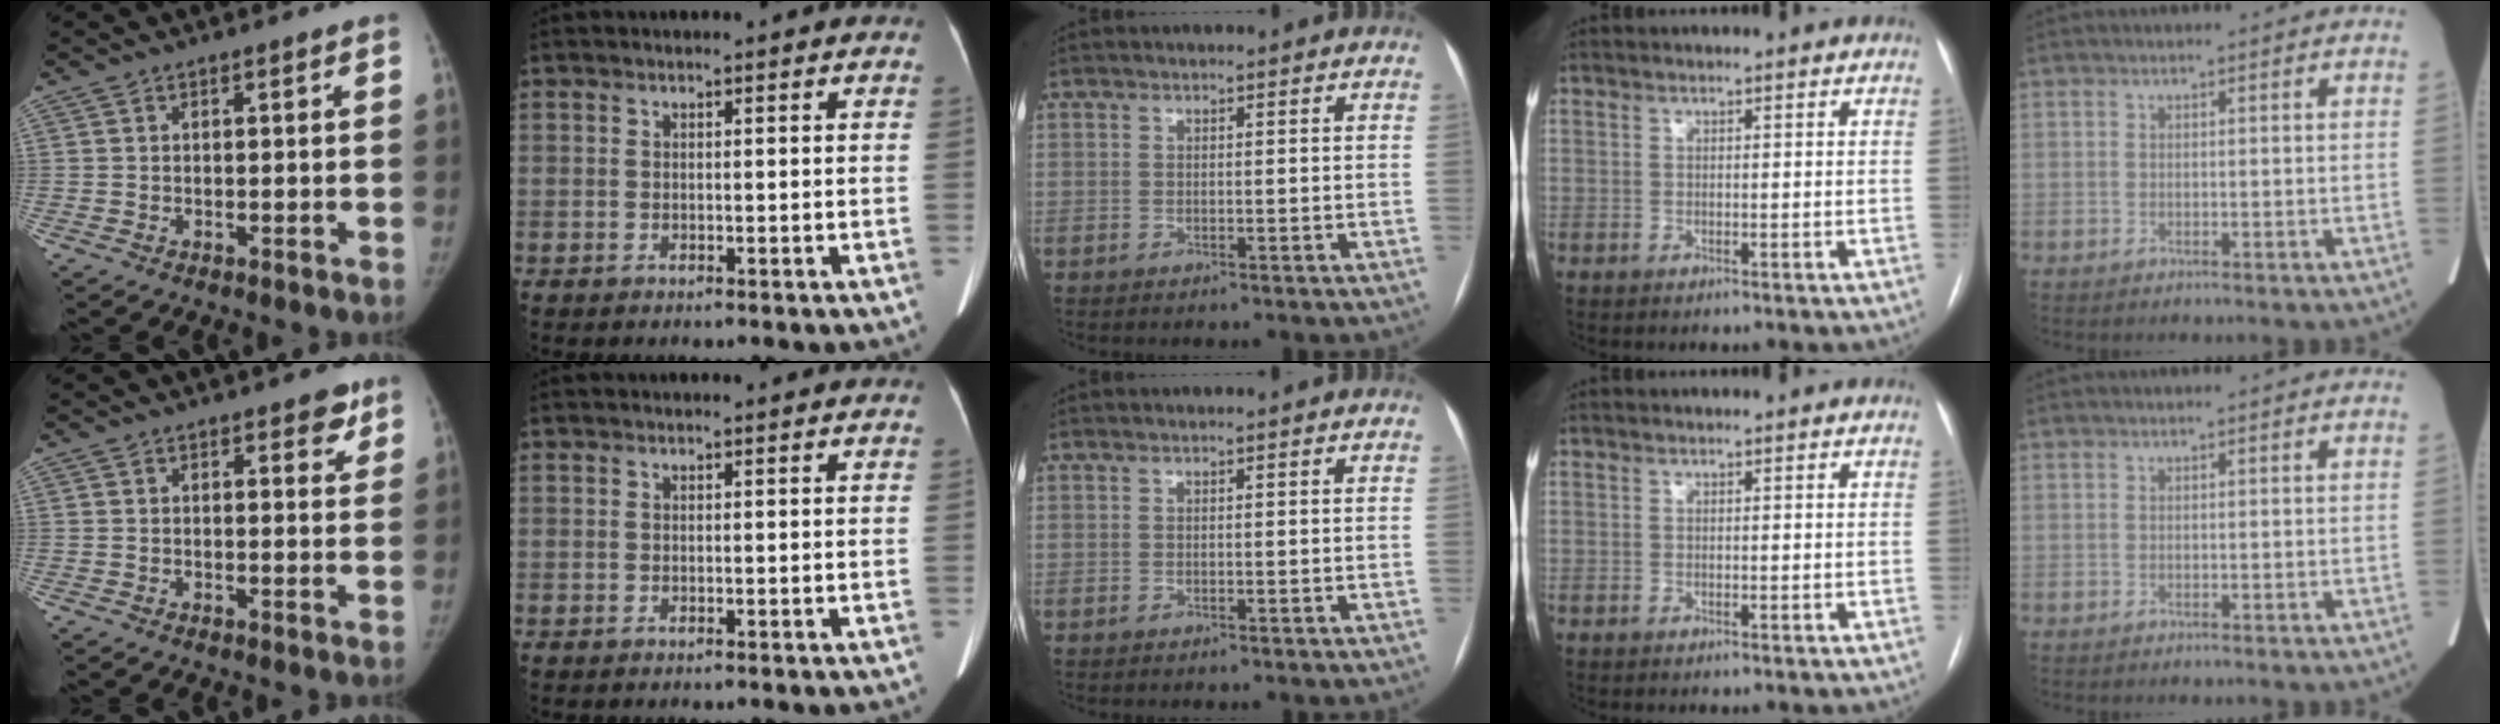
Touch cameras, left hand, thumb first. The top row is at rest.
{"thumb": {"total": 3.3, "force": [2.1, 1.7, 1.9], "torque": [0.000, -0.008, 0.022]}, "index": {"total": 1.1, "force": [1.0, 0.0, 0.3], "torque": [-0.009, 0.013, 0.015]}}